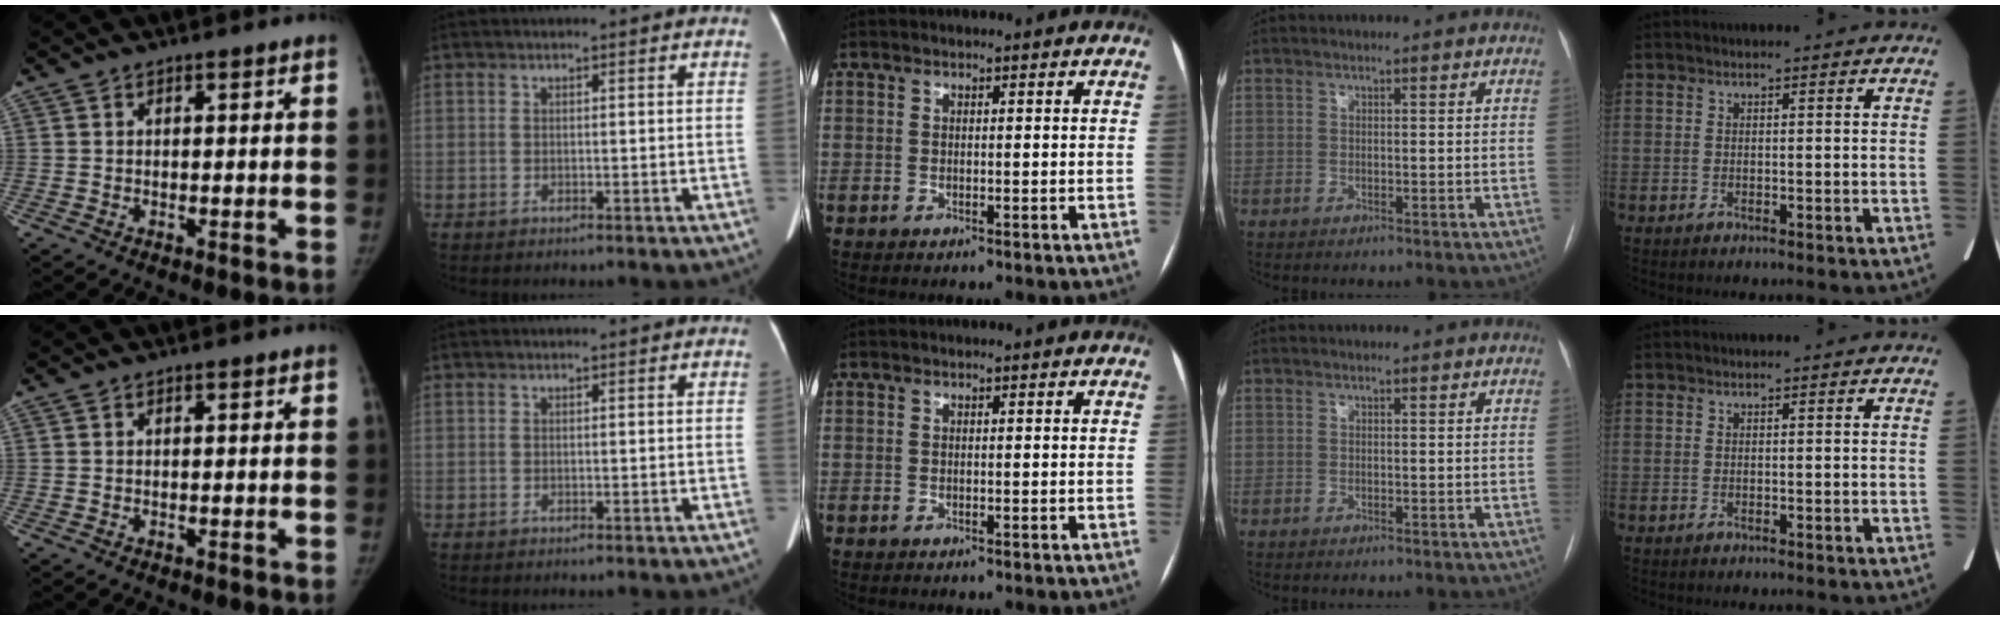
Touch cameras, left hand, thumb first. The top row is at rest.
{}